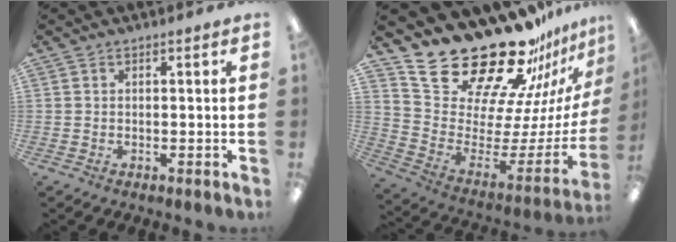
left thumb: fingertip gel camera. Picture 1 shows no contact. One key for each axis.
{"total": 27.7, "fx": 23.1, "fy": 10.2, "fz": 11.3, "tx": -0.169, "ty": -0.186, "tz": 0.427}